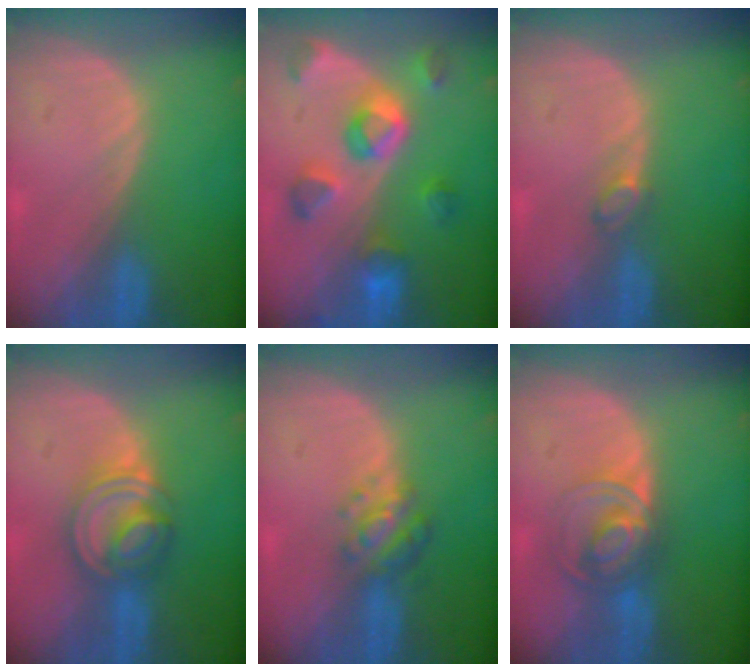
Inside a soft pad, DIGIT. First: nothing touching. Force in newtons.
{"total": 8.5, "press": 8.0, "slide": 2.9}
{"total": 1.6, "press": 1.6, "slide": 0.2}
{"total": 7.4, "press": 6.5, "slide": 3.5}
{"total": 4.9, "press": 4.5, "slide": 1.9}
{"total": 7.3, "press": 6.0, "slide": 4.1}